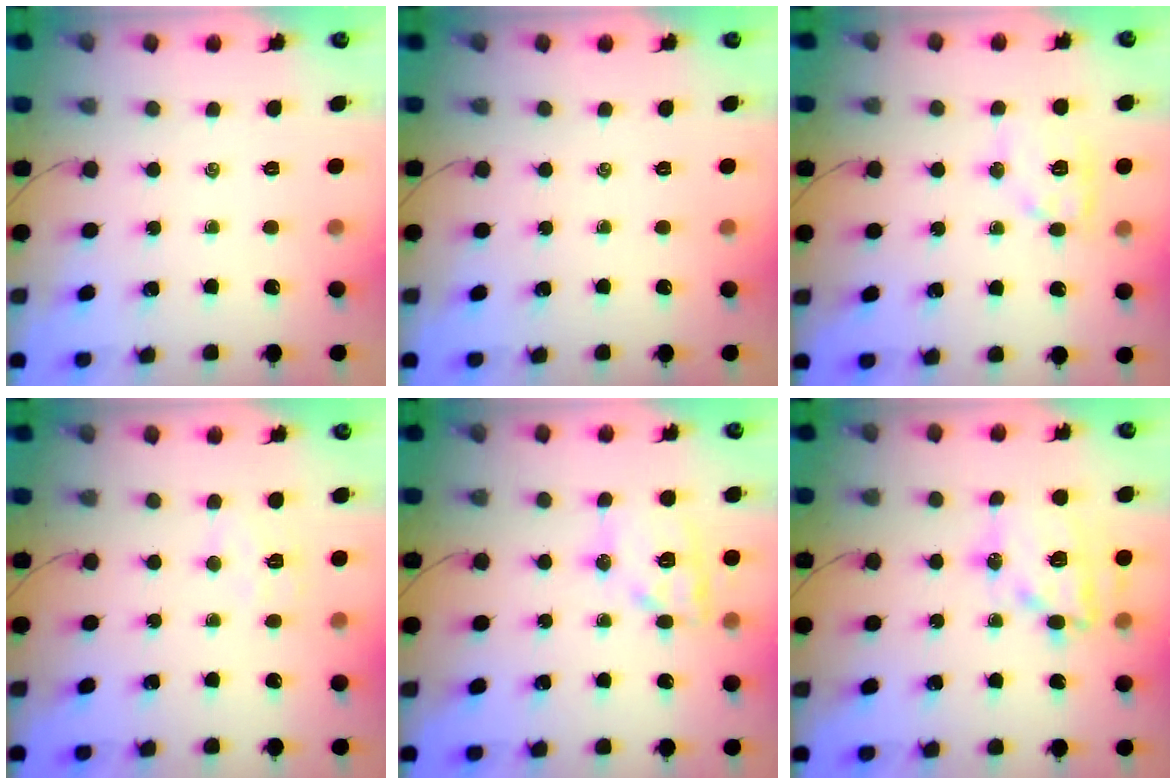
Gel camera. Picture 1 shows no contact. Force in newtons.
{"total": 0.0}
{"total": 10.8, "press": 10.8, "slide": 0.7}
{"total": 5.7, "press": 5.7, "slide": 1.0}
{"total": 12.2, "press": 12.1, "slide": 1.2}
{"total": 16.3, "press": 16.0, "slide": 2.9}